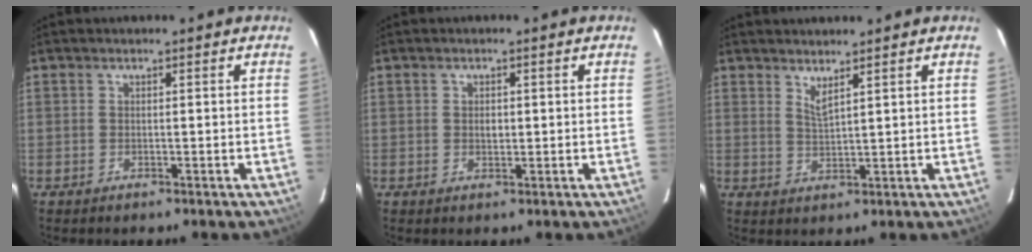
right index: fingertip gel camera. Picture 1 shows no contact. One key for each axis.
{"total": 1.5, "fx": 0.0, "fy": 1.1, "fz": 1.0, "tx": -0.016, "ty": 0.003, "tz": 0.001}
{"total": 2.5, "fx": 2.0, "fy": 0.0, "fz": 1.4, "tx": -0.028, "ty": -0.006, "tz": 0.033}